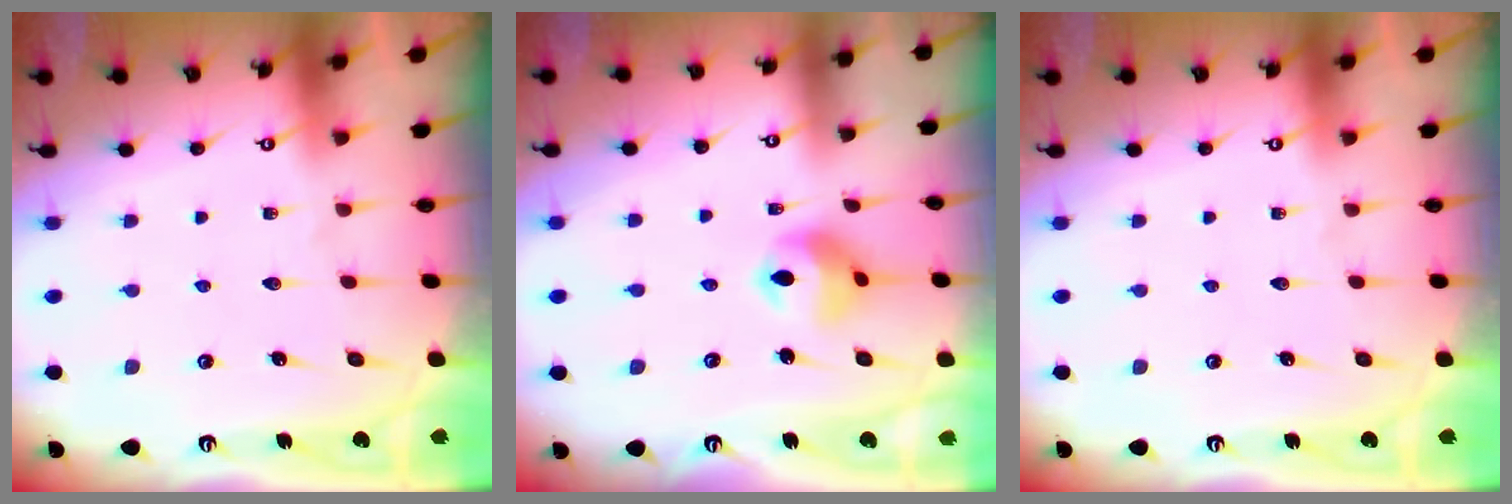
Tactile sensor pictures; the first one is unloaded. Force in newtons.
{"total": 9.7, "press": 9.7, "slide": 1.1}
{"total": 0.0}